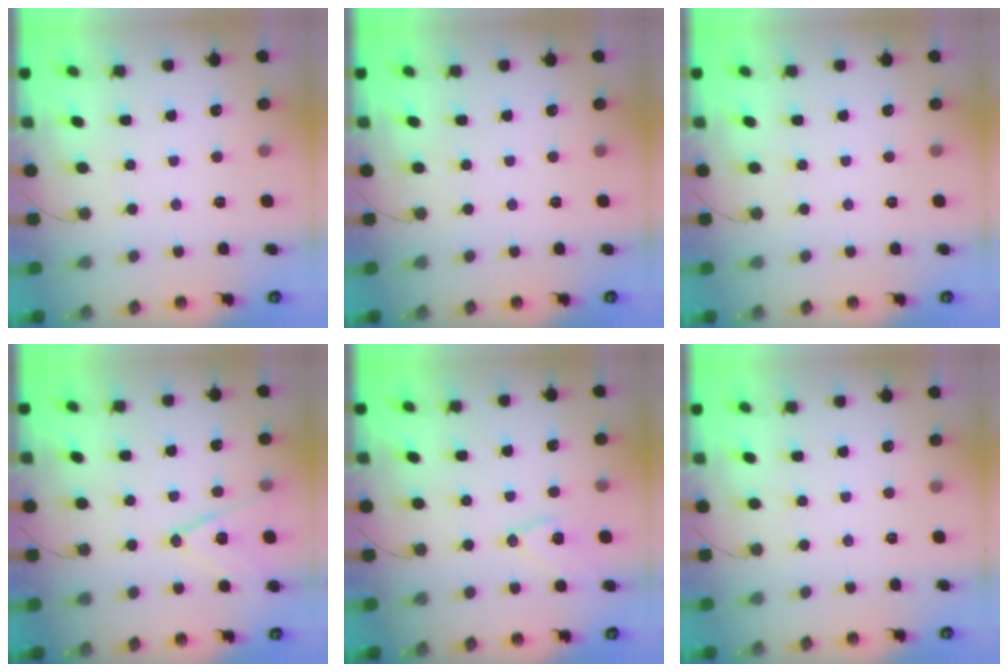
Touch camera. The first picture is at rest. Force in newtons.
{"total": 0.0}
{"total": 0.0}
{"total": 11.9, "press": 11.5, "slide": 3.2}
{"total": 11.1, "press": 11.0, "slide": 1.7}
{"total": 0.0}